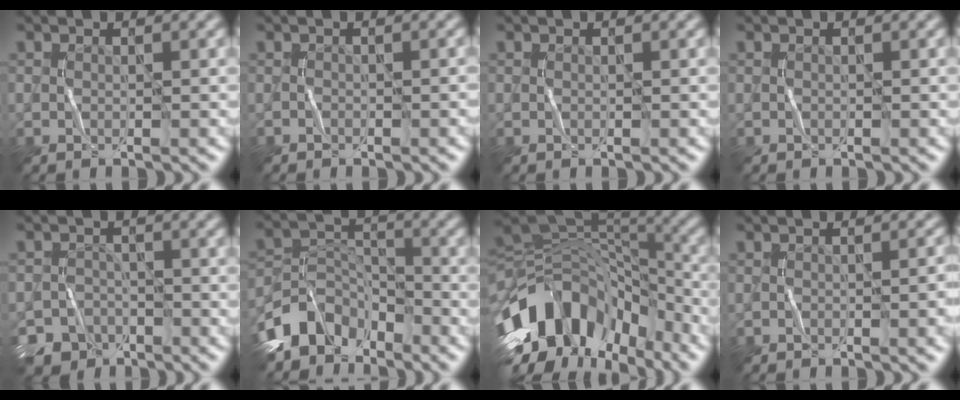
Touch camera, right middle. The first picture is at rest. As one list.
[{"total": 0.7, "force": [-0.7, 0.1, 0.1], "torque": [0.007, 0.011, -0.010]}, {"total": 0.0}, {"total": 0.0}, {"total": 5.7, "force": [-4.6, 3.2, 0.4], "torque": [0.004, -0.007, -0.067]}, {"total": 5.4, "force": [-4.4, 2.9, 1.1], "torque": [-0.020, 0.002, -0.093]}, {"total": 13.0, "force": [-6.2, 8.2, 8.0], "torque": [-0.166, 0.026, -0.105]}, {"total": 3.8, "force": [-1.3, 1.6, 3.1], "torque": [-0.017, 0.015, -0.012]}]